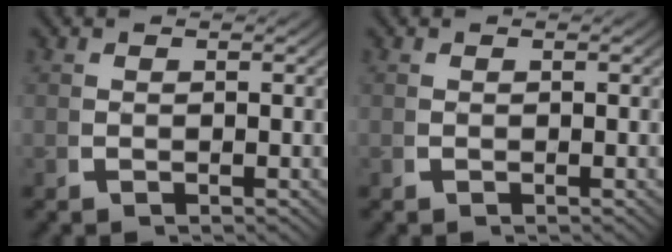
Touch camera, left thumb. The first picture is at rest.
{"total": 0.0}